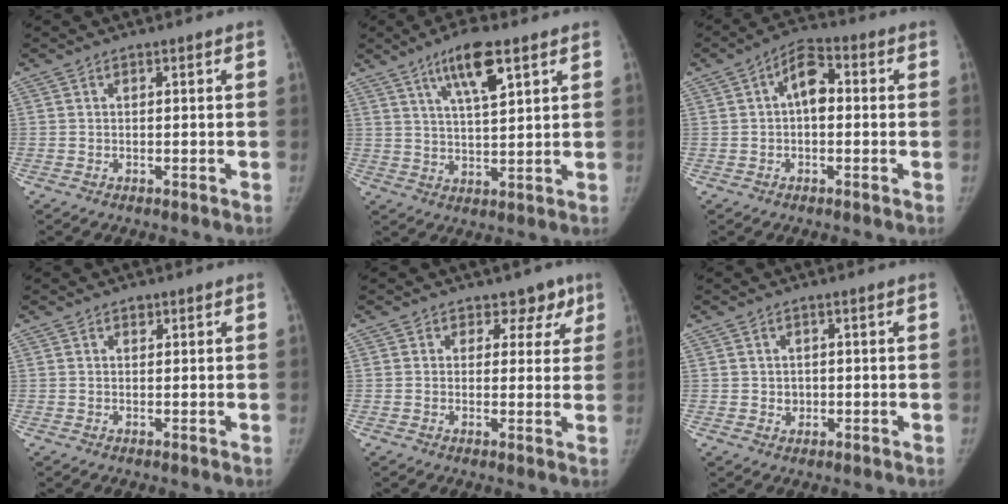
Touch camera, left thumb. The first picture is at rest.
{"total": 9.3, "force": [5.2, 2.2, 7.3], "torque": [-0.123, -0.025, 0.094]}
{"total": 6.6, "force": [0.4, 3.9, 5.2], "torque": [-0.070, 0.021, -0.008]}
{"total": 0.9, "force": [0.6, 0.6, 0.3], "torque": [0.000, -0.003, 0.007]}
{"total": 5.2, "force": [3.1, 4.1, 0.7], "torque": [0.032, -0.011, 0.023]}
{"total": 2.0, "force": [-0.1, 1.9, 0.7], "torque": [0.000, 0.002, 0.001]}